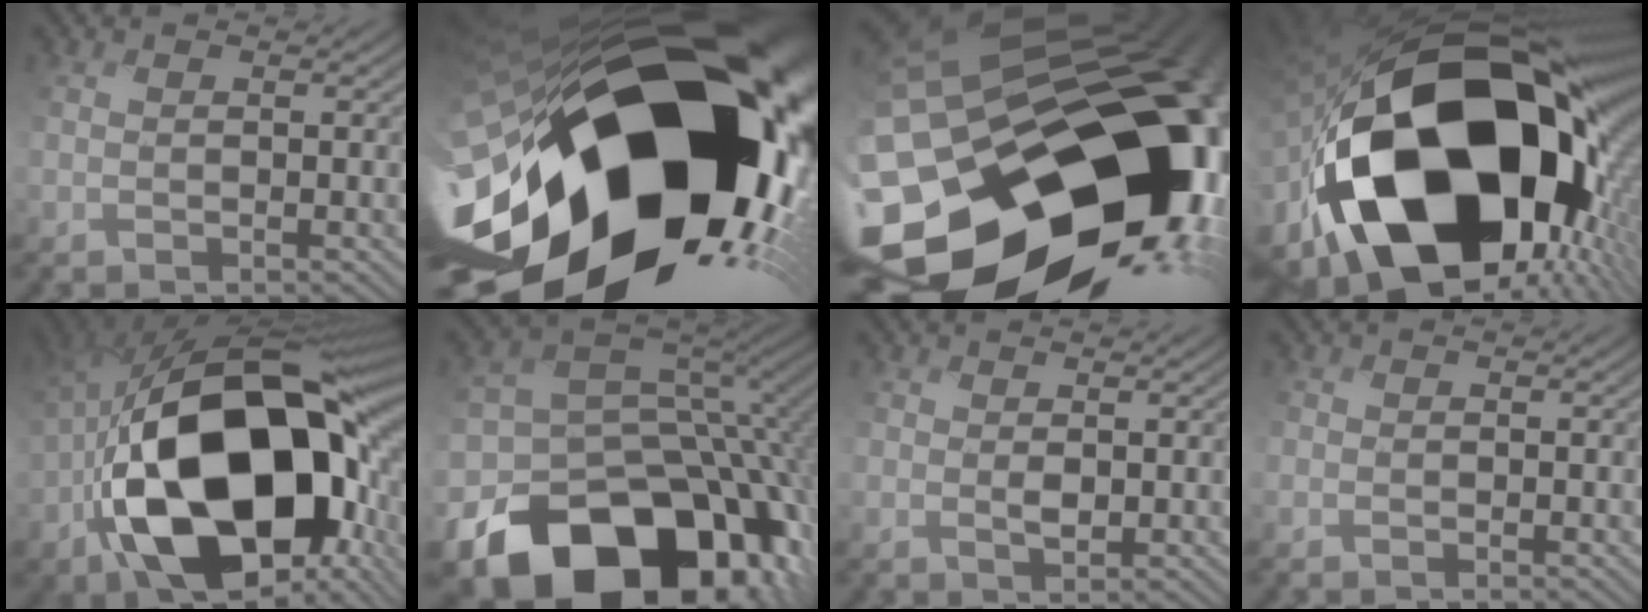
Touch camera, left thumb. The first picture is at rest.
{"total": 22.7, "force": [-5.9, 13.7, 17.1], "torque": [-0.303, -0.078, -0.113]}
{"total": 23.2, "force": [-9.7, 16.8, 12.6], "torque": [-0.194, -0.071, -0.181]}
{"total": 23.9, "force": [-4.2, 15.5, 17.7], "torque": [-0.386, -0.077, -0.042]}
{"total": 21.8, "force": [-4.6, 13.9, 16.2], "torque": [-0.332, -0.046, -0.056]}
{"total": 21.1, "force": [-12.7, 13.7, 9.7], "torque": [-0.182, -0.030, -0.182]}
{"total": 1.2, "force": [0.4, 0.8, 0.8], "torque": [-0.020, -0.003, 0.007]}
{"total": 0.6, "force": [0.1, 0.5, -0.3], "torque": [0.005, -0.002, -0.003]}